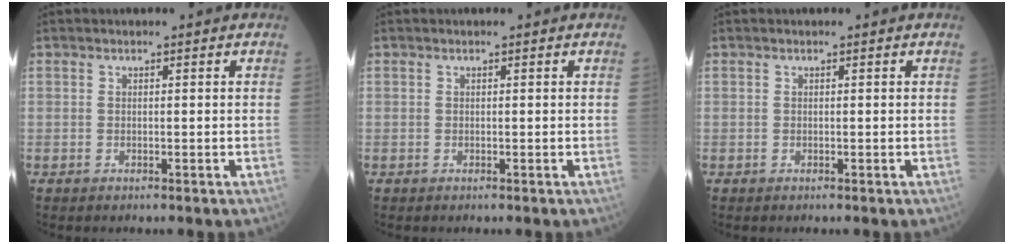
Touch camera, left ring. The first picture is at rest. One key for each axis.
{"total": 0.0}
{"total": 0.0}